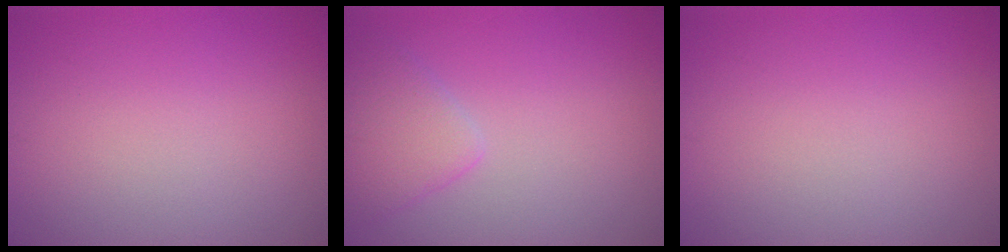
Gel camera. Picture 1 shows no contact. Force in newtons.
{"total": 2.7, "press": 2.7, "slide": 0.3}
{"total": 0.0}